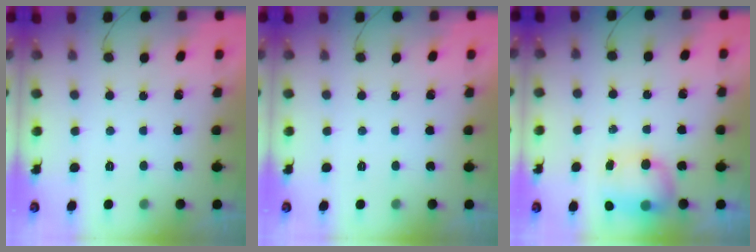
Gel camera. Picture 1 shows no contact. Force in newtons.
{"total": 0.0}
{"total": 8.0, "press": 7.6, "slide": 2.6}